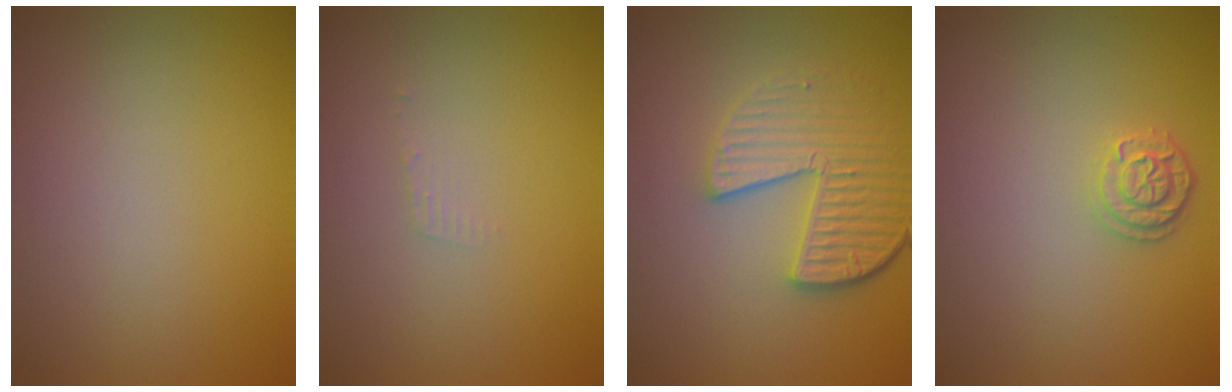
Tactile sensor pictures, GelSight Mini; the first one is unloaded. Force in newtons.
{"total": 0.7, "press": 0.7, "slide": 0.1}
{"total": 5.2, "press": 4.0, "slide": 3.4}
{"total": 2.0, "press": 1.9, "slide": 0.5}